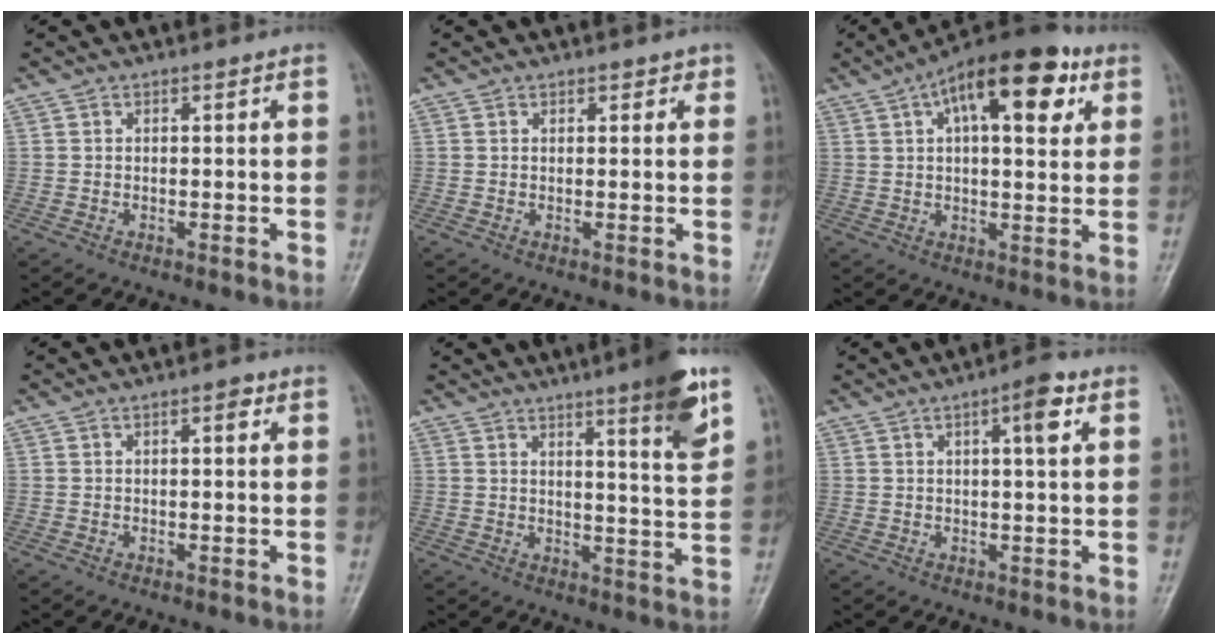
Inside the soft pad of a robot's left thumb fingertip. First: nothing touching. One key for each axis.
{"total": 1.4, "fx": 0.9, "fy": 0.8, "fz": 0.6, "tx": 0.004, "ty": -0.003, "tz": 0.008}
{"total": 17.9, "fx": 7.6, "fy": 7.7, "fz": 14.2, "tx": -0.192, "ty": 0.007, "tz": 0.111}
{"total": 2.0, "fx": 0.7, "fy": 0.8, "fz": 1.6, "tx": -0.021, "ty": 0.002, "tz": 0.008}
{"total": 10.3, "fx": 6.0, "fy": 0.8, "fz": 8.3, "tx": -0.105, "ty": -0.037, "tz": 0.081}
{"total": 5.4, "fx": 2.1, "fy": 1.2, "fz": 4.8, "tx": -0.069, "ty": 0.002, "tz": 0.028}